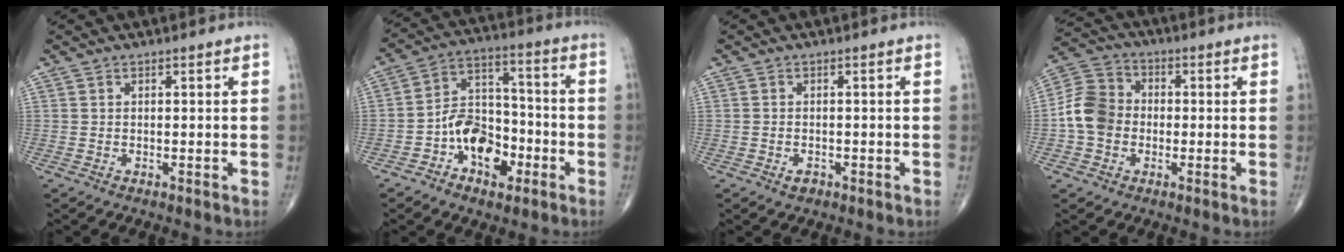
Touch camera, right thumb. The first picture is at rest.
{"total": 12.1, "force": [-4.8, 8.0, 7.7], "torque": [-0.090, 0.053, -0.084]}
{"total": 1.6, "force": [-0.9, 1.1, 0.8], "torque": [-0.009, 0.005, -0.012]}
{"total": 9.1, "force": [-1.4, 7.6, 4.8], "torque": [-0.074, 0.032, -0.039]}